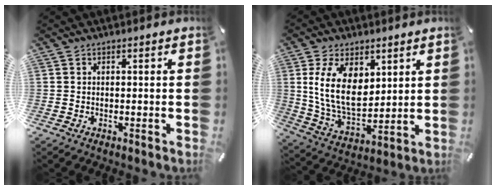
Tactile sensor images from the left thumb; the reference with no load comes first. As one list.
[{"total": 14.0, "force": [4.3, 9.2, 9.7], "torque": [-0.210, -0.012, 0.074]}]